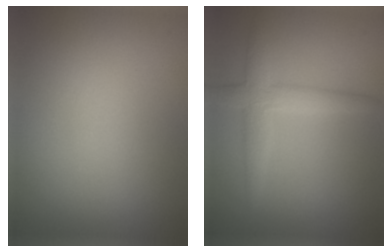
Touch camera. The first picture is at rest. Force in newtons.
{"total": 3.0, "press": 3.0, "slide": 0.1}